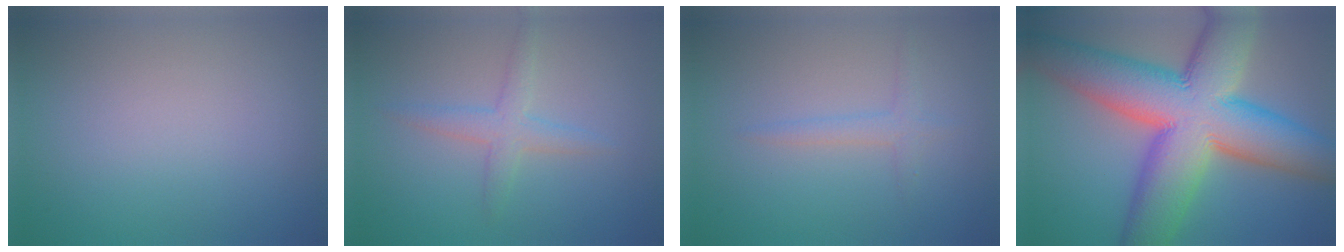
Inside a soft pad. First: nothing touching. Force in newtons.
{"total": 2.3, "press": 2.3, "slide": 0.1}
{"total": 1.4, "press": 1.4, "slide": 0.1}
{"total": 15.7, "press": 15.7, "slide": 0.4}